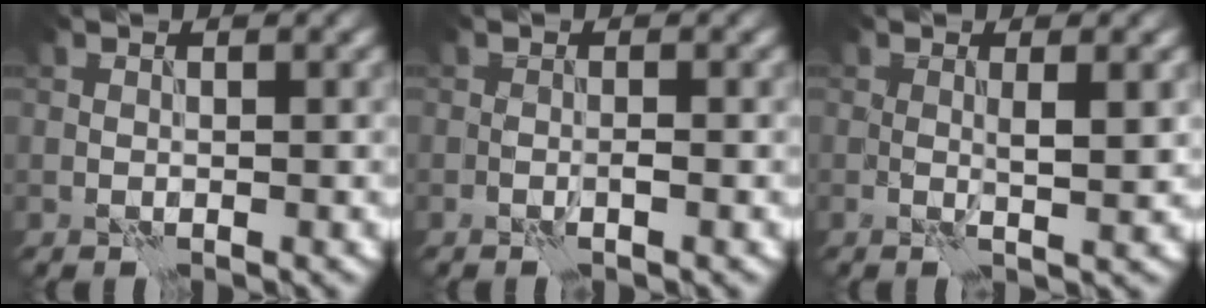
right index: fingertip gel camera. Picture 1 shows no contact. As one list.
[{"total": 0.8, "force": [-0.4, 0.1, 0.7], "torque": [-0.013, 0.002, -0.008]}, {"total": 2.0, "force": [0.3, 0.2, 1.9], "torque": [-0.030, -0.002, 0.004]}]